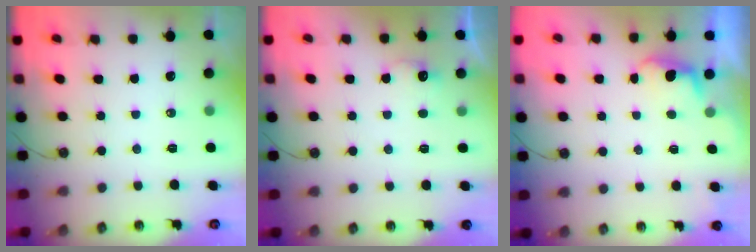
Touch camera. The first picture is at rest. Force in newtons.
{"total": 5.2, "press": 5.0, "slide": 1.2}
{"total": 1.2, "press": 0.9, "slide": 0.7}